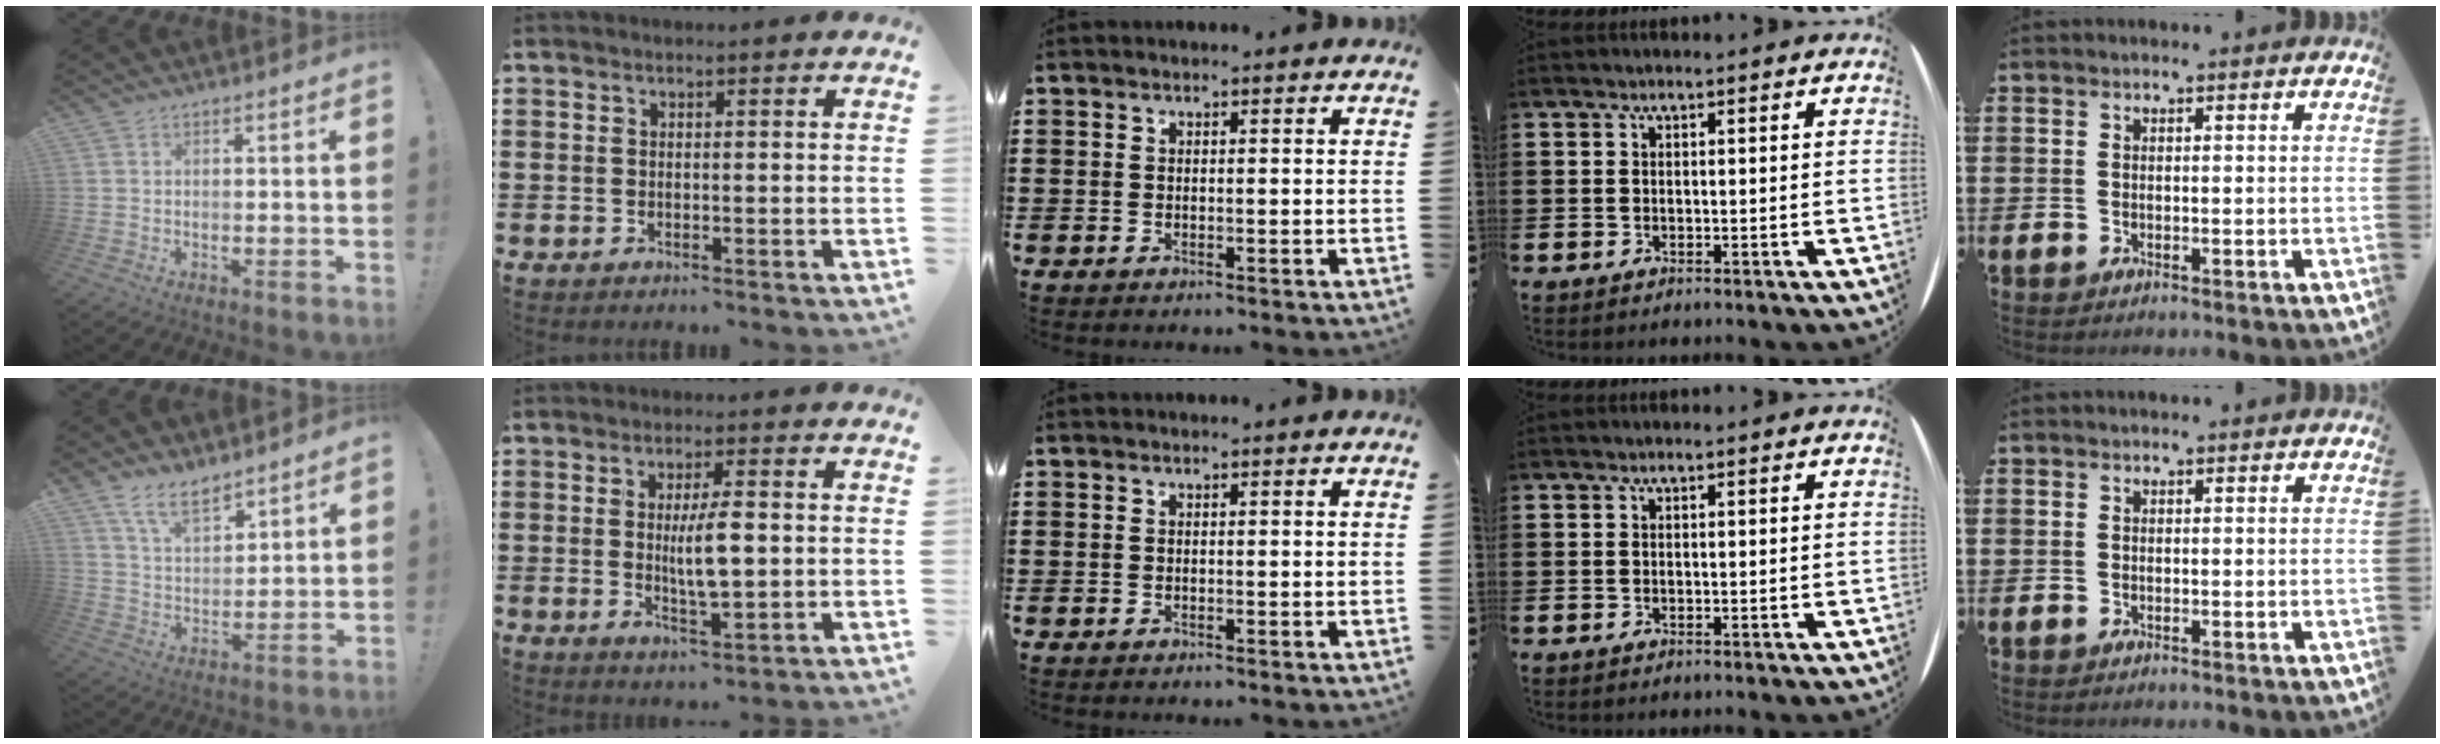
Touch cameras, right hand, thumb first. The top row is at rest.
{"thumb": {"total": 9.7, "force": [7.5, 4.0, 4.7], "torque": [-0.090, -0.042, 0.145]}, "index": {"total": 6.7, "force": [0.0, 2.0, 6.4], "torque": [-0.121, -0.005, -0.008]}}